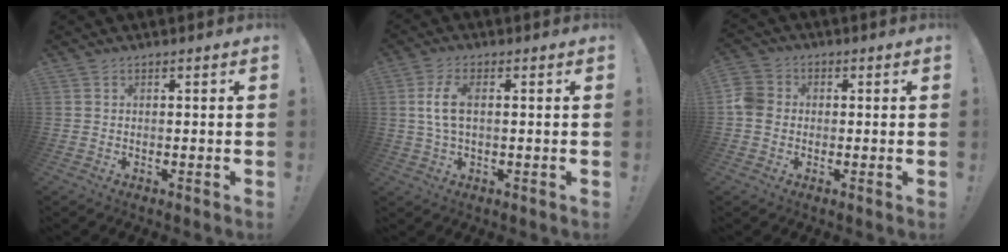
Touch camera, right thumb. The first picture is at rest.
{"total": 6.8, "force": [0.7, 3.1, 6.0], "torque": [-0.120, -0.007, 0.011]}
{"total": 6.0, "force": [-1.0, 5.2, 2.8], "torque": [-0.065, 0.022, -0.015]}